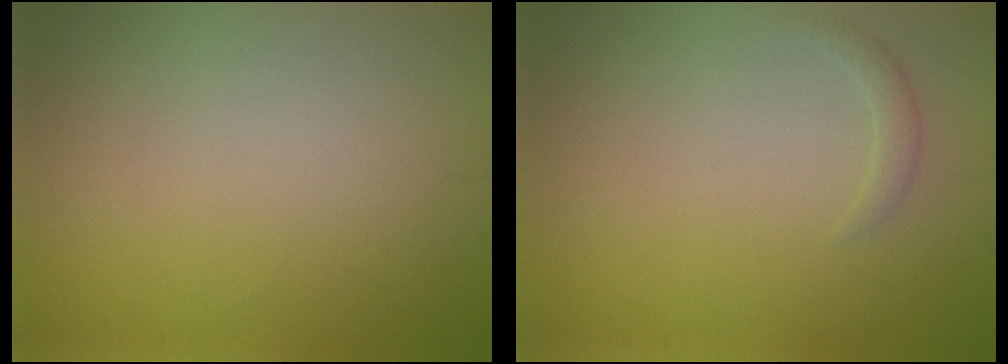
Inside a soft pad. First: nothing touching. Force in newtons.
{"total": 0.9, "press": 0.9, "slide": 0.1}